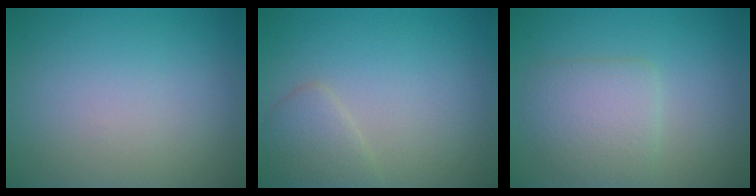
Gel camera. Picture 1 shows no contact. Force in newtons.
{"total": 2.0, "press": 2.0, "slide": 0.1}
{"total": 3.5, "press": 3.5, "slide": 0.2}